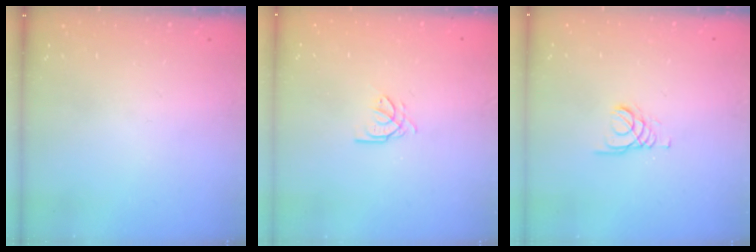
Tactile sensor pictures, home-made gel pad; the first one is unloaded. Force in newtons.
{"total": 2.6, "press": 2.6, "slide": 0.1}
{"total": 1.8, "press": 1.8, "slide": 0.2}